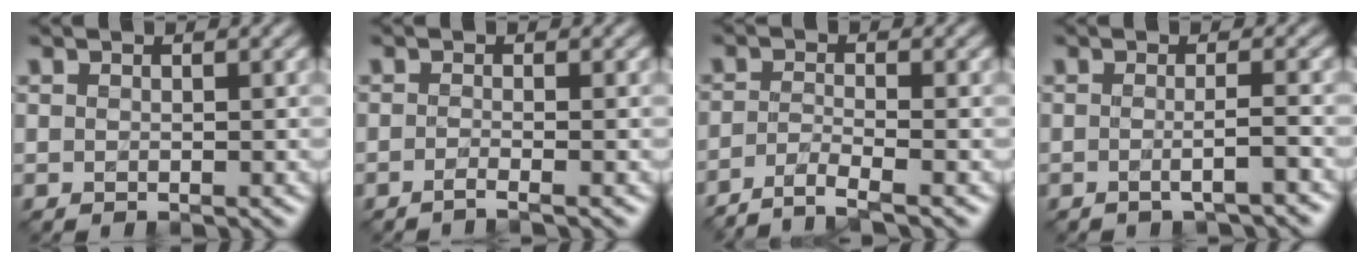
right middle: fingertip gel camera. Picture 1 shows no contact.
{"total": 1.5, "force": [-0.9, 0.3, 1.1], "torque": [-0.007, -0.010, -0.026]}
{"total": 3.1, "force": [-2.4, 0.5, 1.9], "torque": [-0.029, -0.002, -0.059]}
{"total": 2.2, "force": [-0.8, 0.5, 2.0], "torque": [-0.023, -0.002, -0.020]}